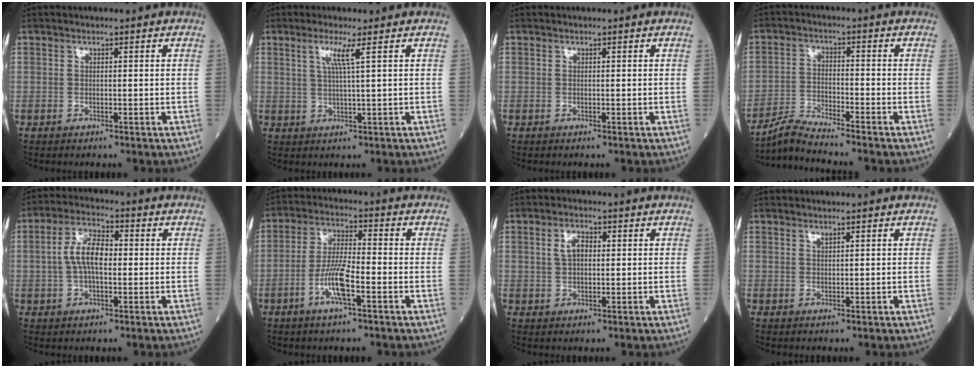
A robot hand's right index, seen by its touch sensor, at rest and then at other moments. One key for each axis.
{"total": 3.4, "fx": 1.5, "fy": -0.7, "fz": 3.0, "tx": -0.063, "ty": -0.001, "tz": 0.029}
{"total": 0.0}
{"total": 5.3, "fx": -5.1, "fy": -1.5, "fz": 0.6, "tx": -0.025, "ty": -0.020, "tz": -0.100}
{"total": 6.7, "fx": 0.1, "fy": 2.8, "fz": 6.1, "tx": -0.125, "ty": 0.015, "tz": -0.005}
{"total": 7.3, "fx": -2.9, "fy": 1.0, "fz": 6.6, "tx": -0.131, "ty": -0.002, "tz": -0.058}
{"total": 3.0, "fx": 0.7, "fy": 1.7, "fz": 2.4, "tx": -0.046, "ty": 0.008, "tz": 0.013}
{"total": 0.5, "fx": 0.5, "fy": 0.0, "fz": 0.2, "tx": -0.007, "ty": -0.005, "tz": 0.009}